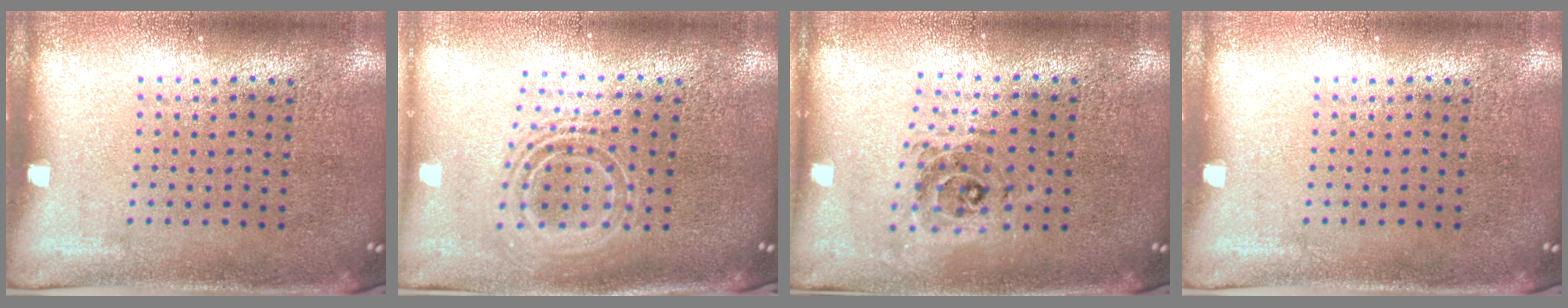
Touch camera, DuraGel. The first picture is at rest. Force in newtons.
{"total": 2.1, "press": 1.5, "slide": 1.4}
{"total": 0.7, "press": 0.7, "slide": 0.1}
{"total": 0.0}